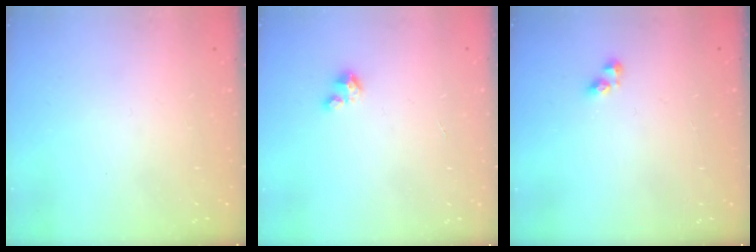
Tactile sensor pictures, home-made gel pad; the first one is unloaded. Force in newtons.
{"total": 3.0, "press": 3.0, "slide": 0.3}
{"total": 3.0, "press": 3.0, "slide": 0.4}